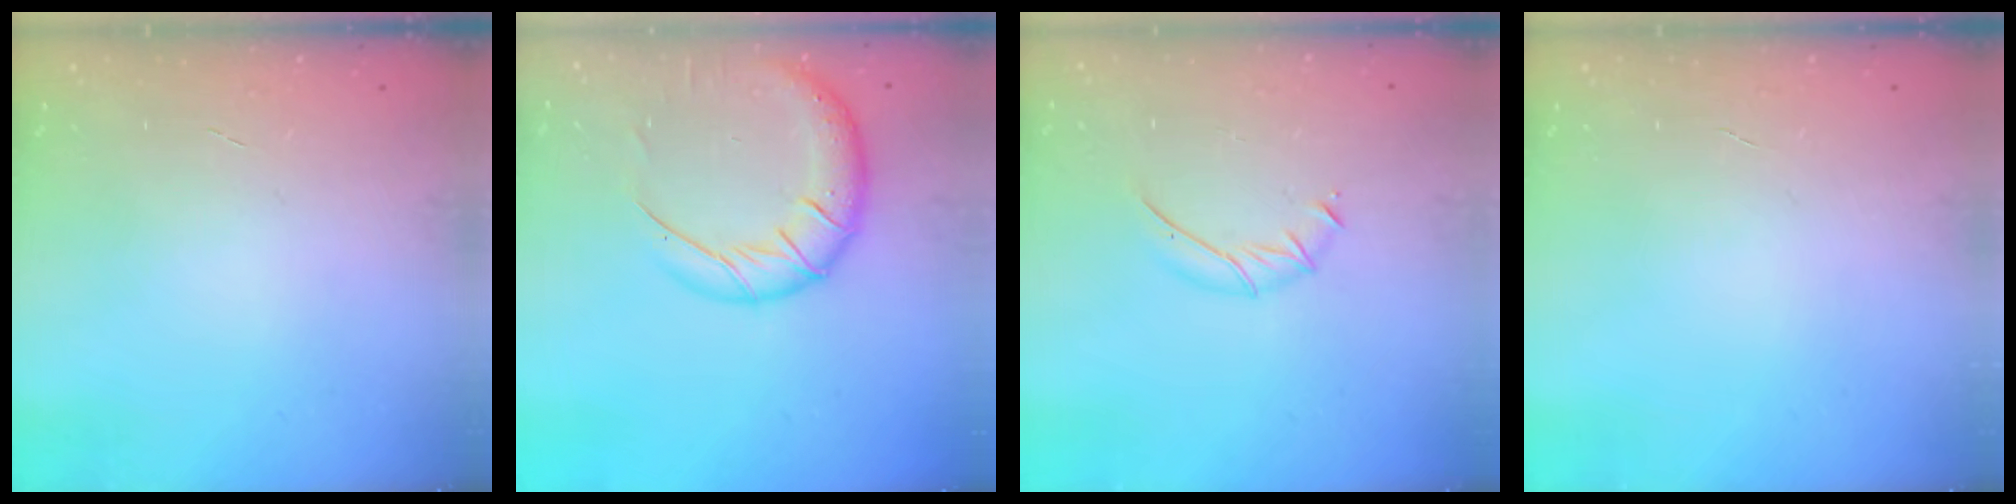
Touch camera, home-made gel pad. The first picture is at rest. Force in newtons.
{"total": 15.9, "press": 15.5, "slide": 3.4}
{"total": 5.9, "press": 5.9, "slide": 0.6}
{"total": 0.0}